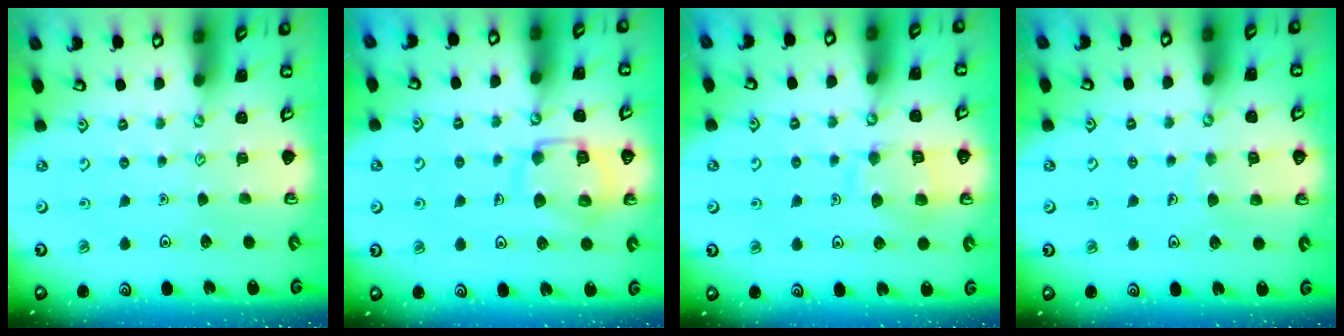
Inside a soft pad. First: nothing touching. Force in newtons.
{"total": 13.7, "press": 13.6, "slide": 1.3}
{"total": 10.7, "press": 10.6, "slide": 1.1}
{"total": 5.2, "press": 5.2, "slide": 0.3}